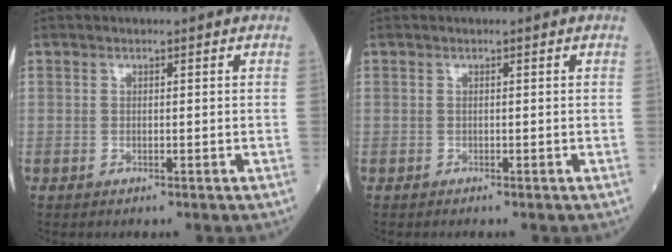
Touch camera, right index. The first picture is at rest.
{"total": 0.0}